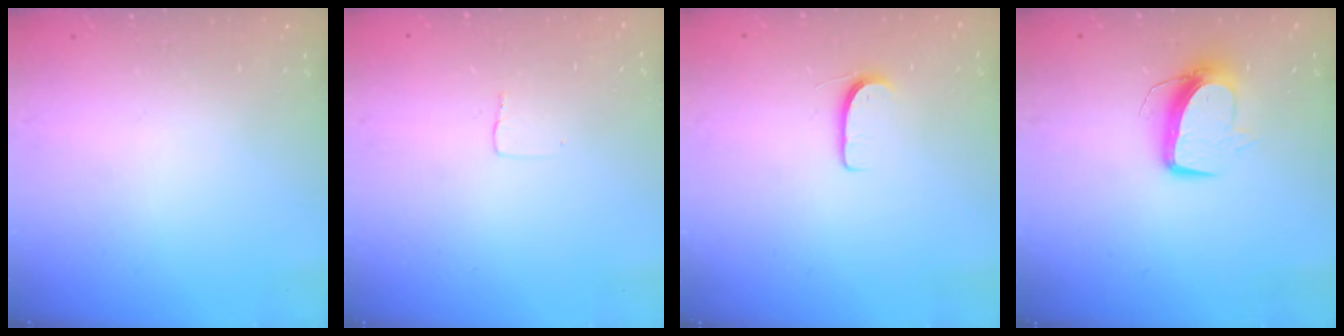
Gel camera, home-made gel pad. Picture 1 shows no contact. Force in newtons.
{"total": 2.4, "press": 2.4, "slide": 0.1}
{"total": 5.2, "press": 5.2, "slide": 0.5}
{"total": 10.0, "press": 10.0, "slide": 0.3}